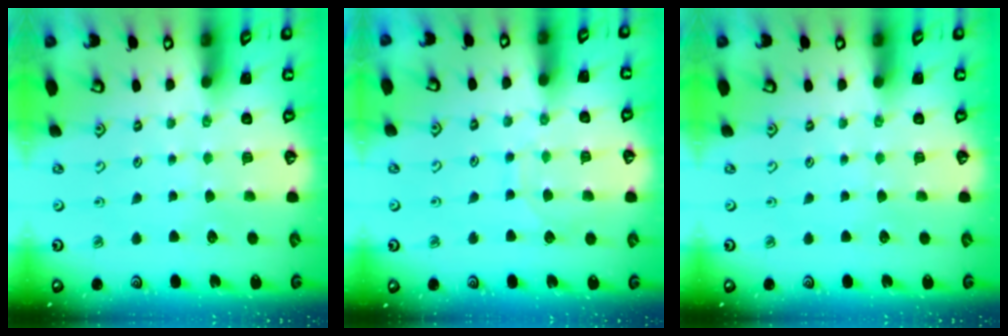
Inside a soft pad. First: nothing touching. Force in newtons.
{"total": 6.4, "press": 6.4, "slide": 0.1}
{"total": 0.0}